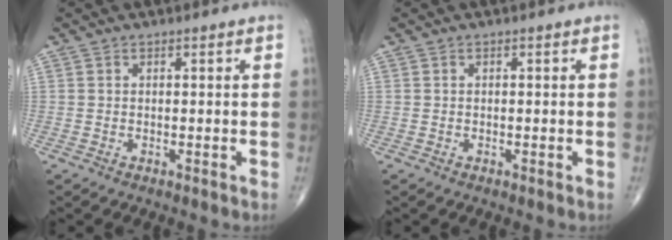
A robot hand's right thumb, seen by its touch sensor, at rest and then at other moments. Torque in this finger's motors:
{"motor_torque": [0.43, 0.30, -0.32, -0.20, 0.05]}